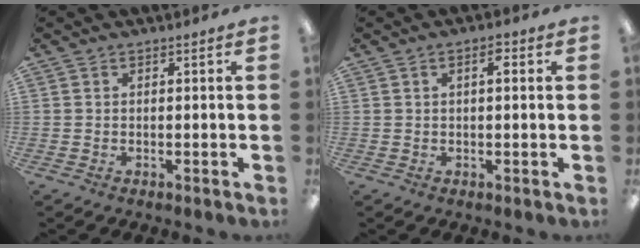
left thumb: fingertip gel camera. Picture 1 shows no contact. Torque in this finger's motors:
{"motor_torque": [-0.19, 0.07, -0.24, 0.00, 0.03]}